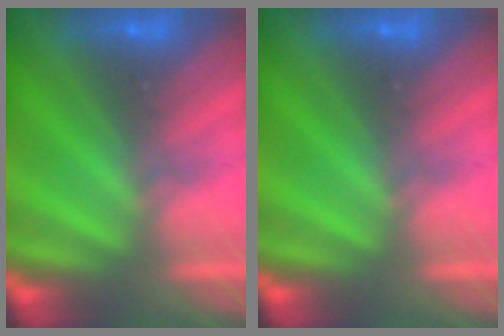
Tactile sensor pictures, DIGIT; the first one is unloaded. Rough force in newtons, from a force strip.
{"total": 0.0}